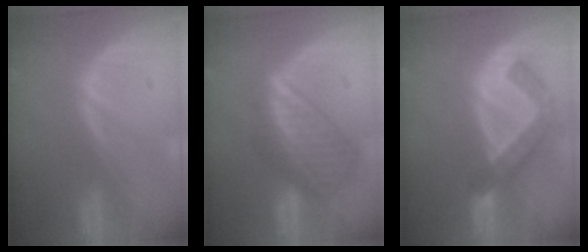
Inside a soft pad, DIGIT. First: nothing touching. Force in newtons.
{"total": 8.4, "press": 7.5, "slide": 3.9}
{"total": 5.3, "press": 5.3, "slide": 0.2}